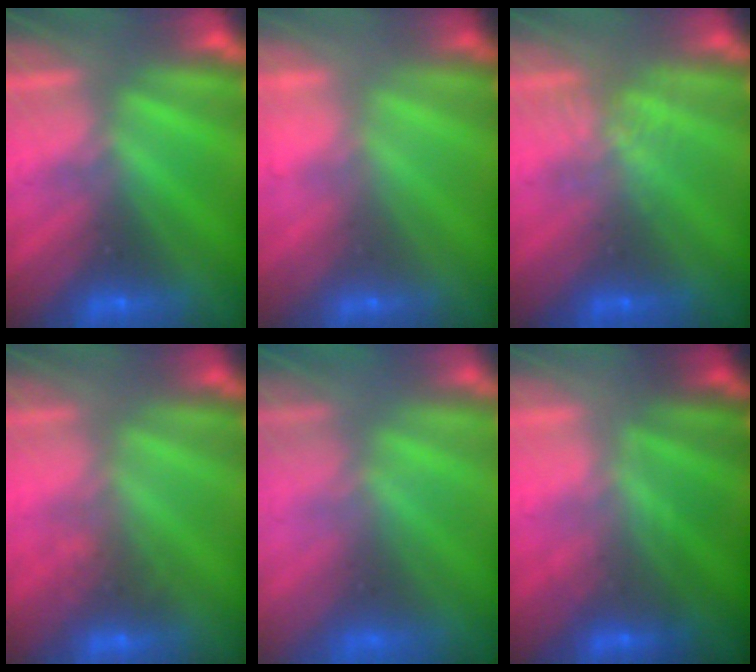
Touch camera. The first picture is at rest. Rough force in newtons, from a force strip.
{"total": 2.1}
{"total": 1.6}
{"total": 2.8}
{"total": 6.6}
{"total": 2.0}